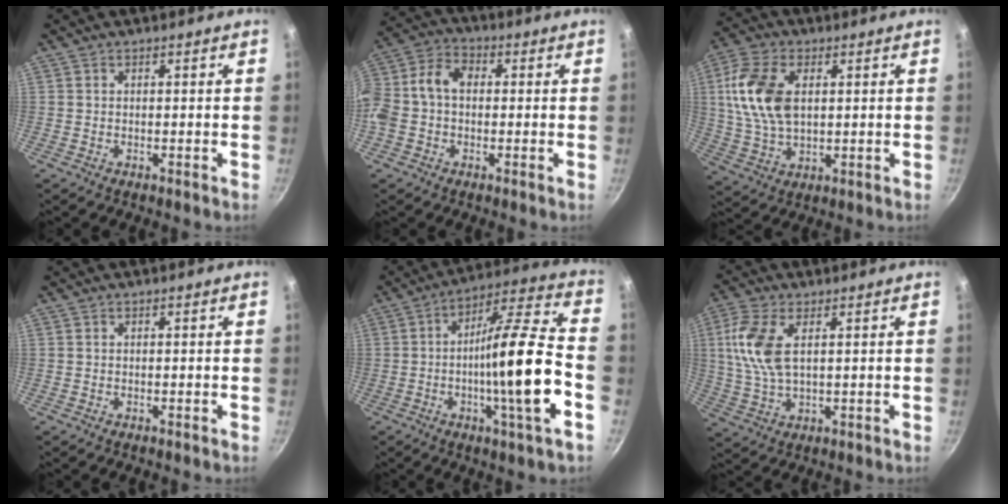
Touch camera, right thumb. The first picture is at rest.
{"total": 11.6, "force": [-0.2, 8.4, 7.9], "torque": [-0.148, 0.041, -0.025]}
{"total": 13.7, "force": [2.7, 8.2, 10.6], "torque": [-0.200, -0.001, 0.050]}
{"total": 0.0}
{"total": 18.9, "force": [-4.3, 2.2, 18.3], "torque": [-0.283, 0.035, -0.076]}
{"total": 9.9, "force": [2.5, 4.8, 8.3], "torque": [-0.178, 0.004, 0.049]}